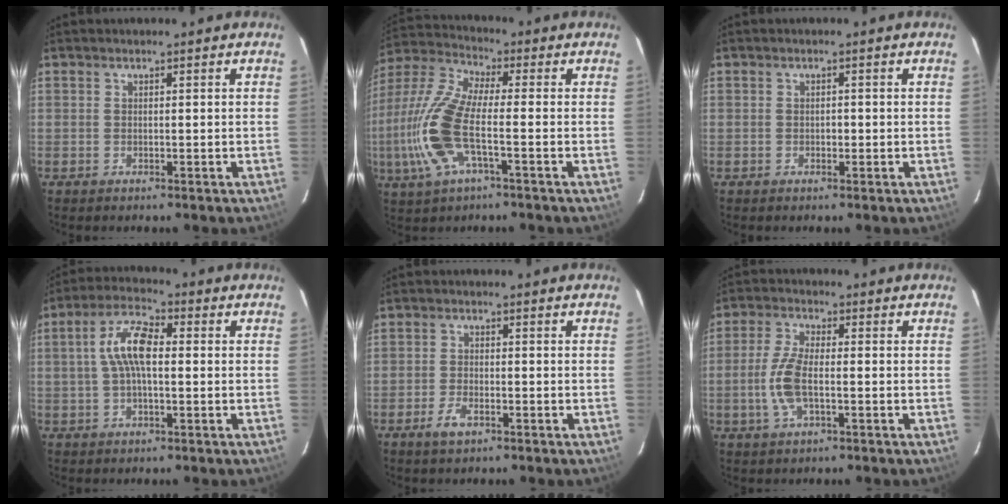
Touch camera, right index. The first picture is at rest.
{"total": 14.2, "force": [-3.4, 4.1, 13.2], "torque": [-0.305, -0.002, -0.072]}
{"total": 0.8, "force": [-0.3, 0.6, 0.4], "torque": [-0.002, 0.001, -0.003]}
{"total": 8.4, "force": [0.4, 3.3, 7.7], "torque": [-0.155, 0.020, 0.007]}
{"total": 3.5, "force": [-2.1, 1.5, 2.3], "torque": [-0.056, -0.001, -0.041]}
{"total": 7.3, "force": [-1.6, 2.6, 6.7], "torque": [-0.148, 0.001, -0.034]}